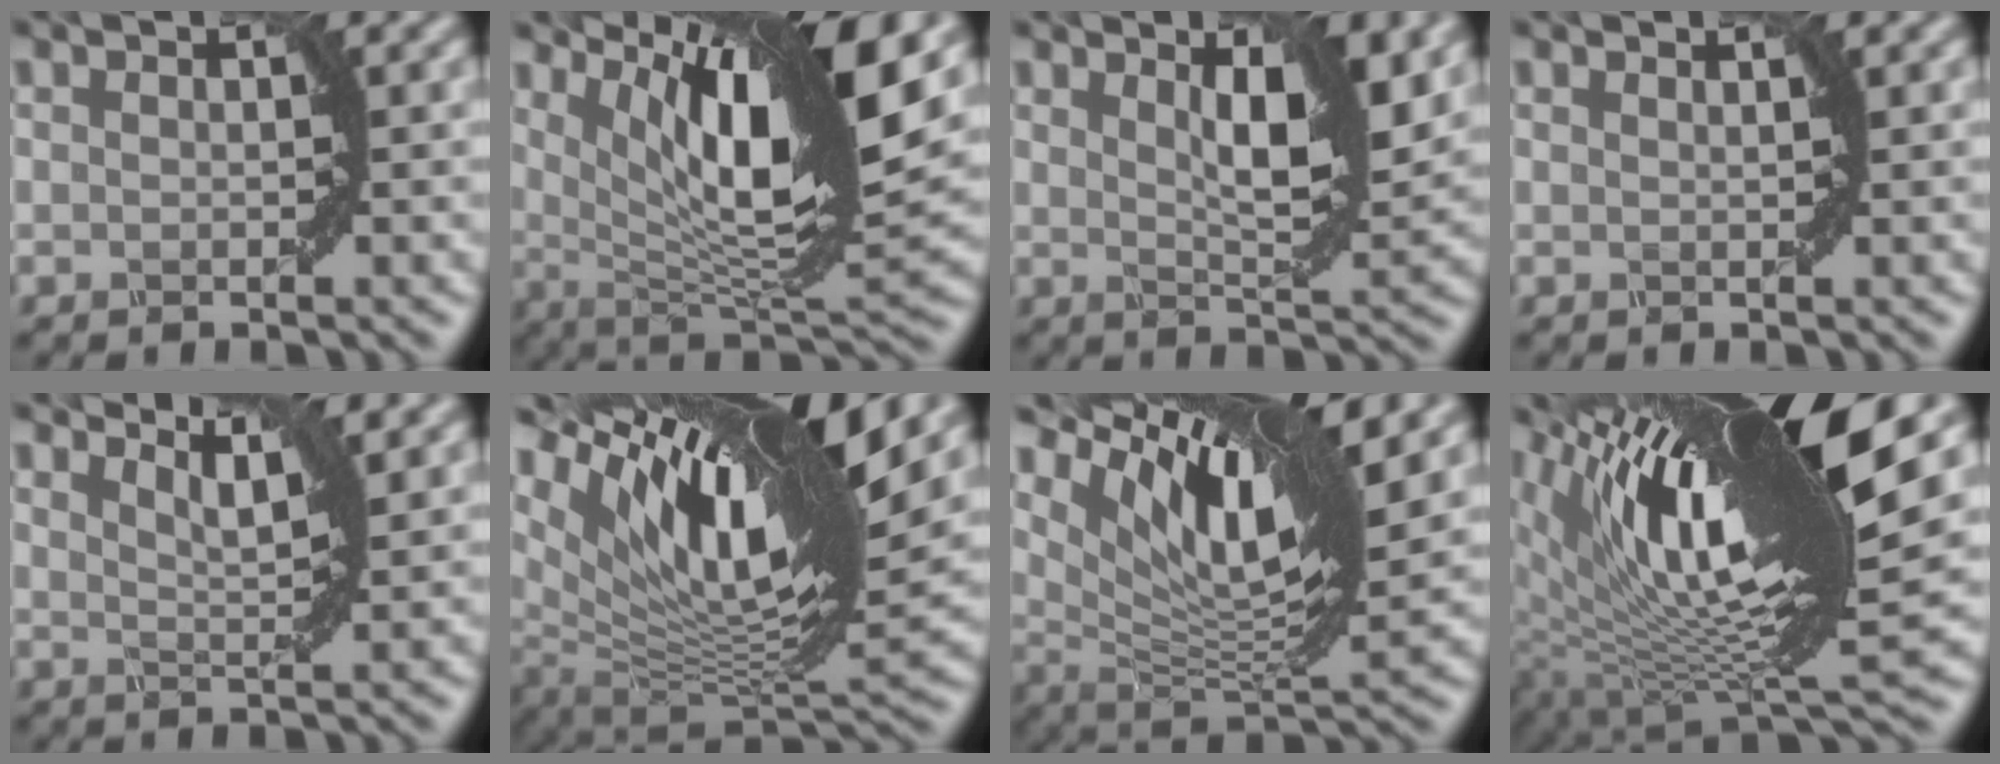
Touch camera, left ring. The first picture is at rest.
{"total": 12.9, "force": [5.1, 3.5, 11.3], "torque": [-0.172, -0.001, 0.095]}
{"total": 5.3, "force": [2.1, 1.5, 4.6], "torque": [-0.069, -0.010, 0.039]}
{"total": 1.2, "force": [0.7, 0.6, 0.7], "torque": [0.004, -0.007, -0.007]}
{"total": 3.5, "force": [2.8, 0.8, 1.9], "torque": [-0.027, 0.005, 0.031]}
{"total": 14.2, "force": [6.4, 5.3, 11.5], "torque": [-0.212, 0.012, 0.118]}
{"total": 11.0, "force": [5.8, 3.2, 8.8], "torque": [-0.159, -0.001, 0.116]}
{"total": 15.9, "force": [5.5, 4.4, 14.2], "torque": [-0.238, 0.004, 0.107]}